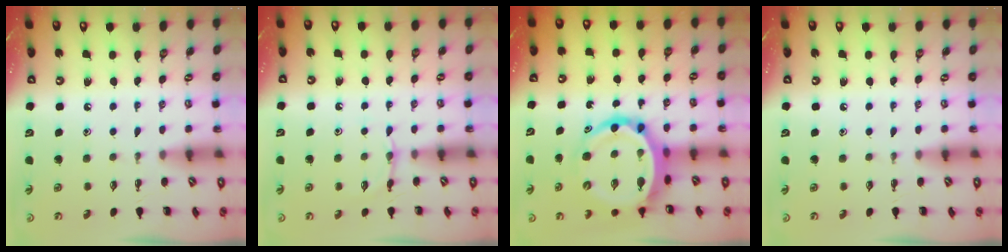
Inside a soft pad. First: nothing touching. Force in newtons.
{"total": 4.4, "press": 4.1, "slide": 1.5}
{"total": 14.7, "press": 14.2, "slide": 3.9}
{"total": 0.0}